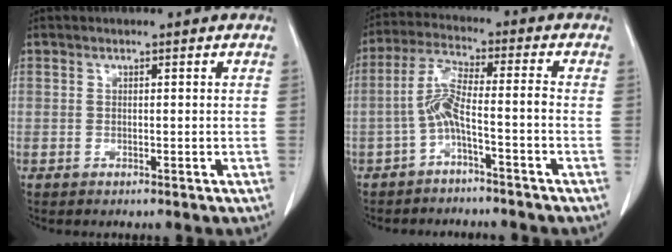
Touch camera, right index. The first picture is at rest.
{"total": 6.0, "force": [-2.5, 0.1, 5.5], "torque": [-0.113, 0.022, -0.048]}